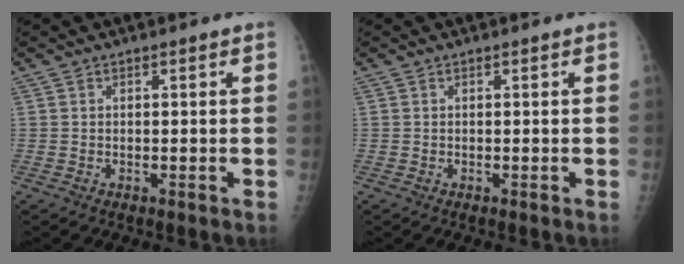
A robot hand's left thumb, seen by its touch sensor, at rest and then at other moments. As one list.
[{"total": 0.0}]